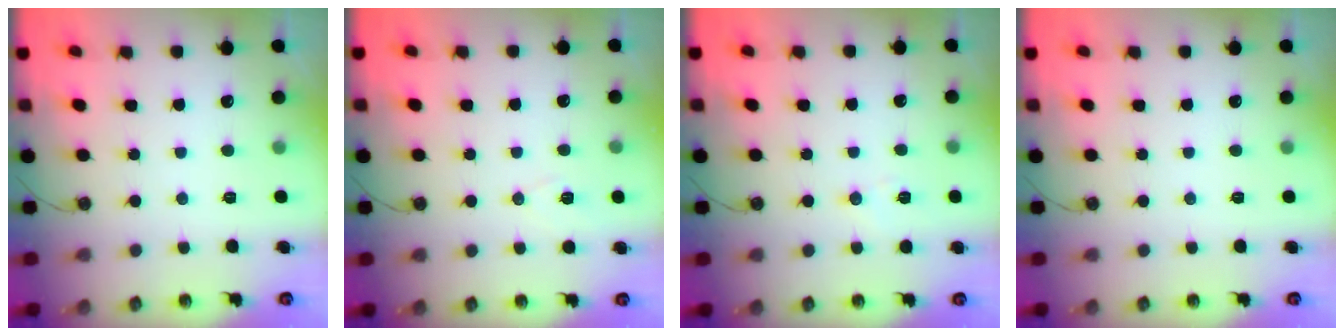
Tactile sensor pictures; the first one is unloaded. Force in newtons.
{"total": 7.9, "press": 6.5, "slide": 4.4}
{"total": 6.1, "press": 5.9, "slide": 1.2}
{"total": 0.0}